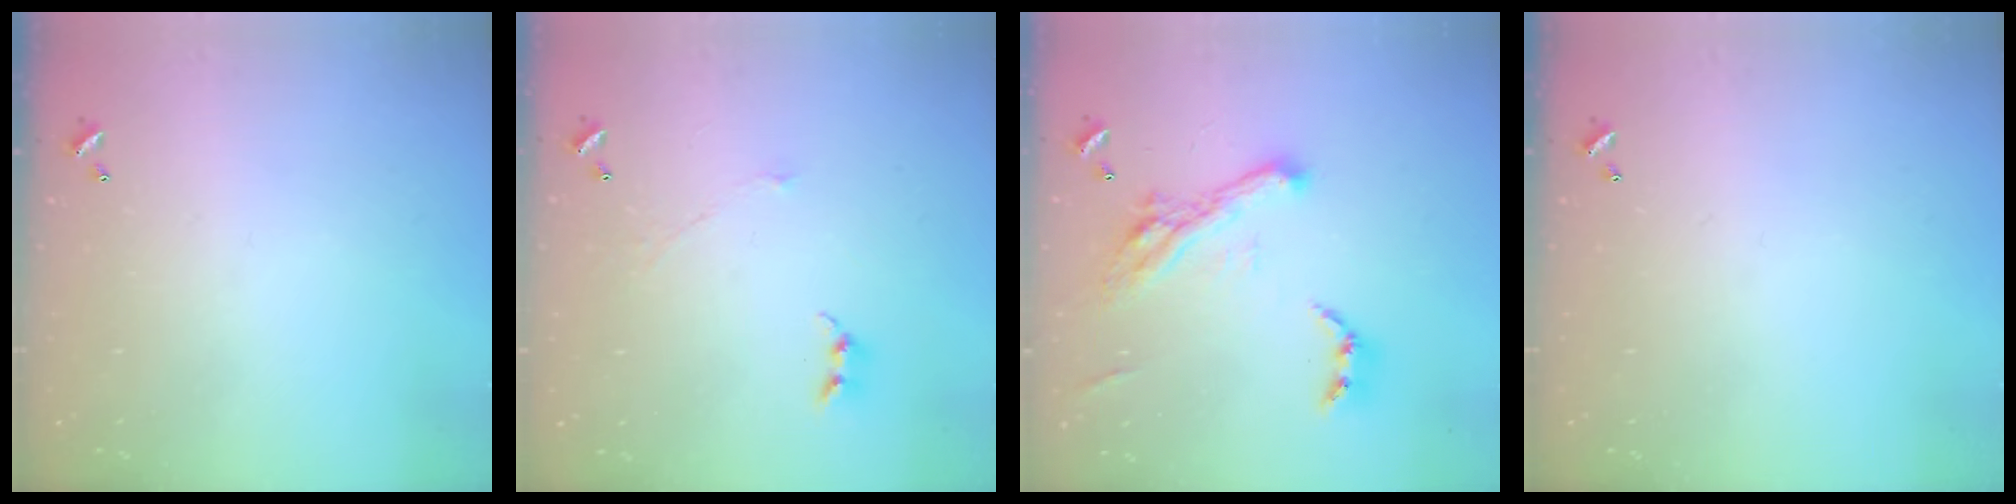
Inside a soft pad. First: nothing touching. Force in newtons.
{"total": 1.1, "press": 1.1, "slide": 0.4}
{"total": 10.6, "press": 10.5, "slide": 1.5}
{"total": 0.0}